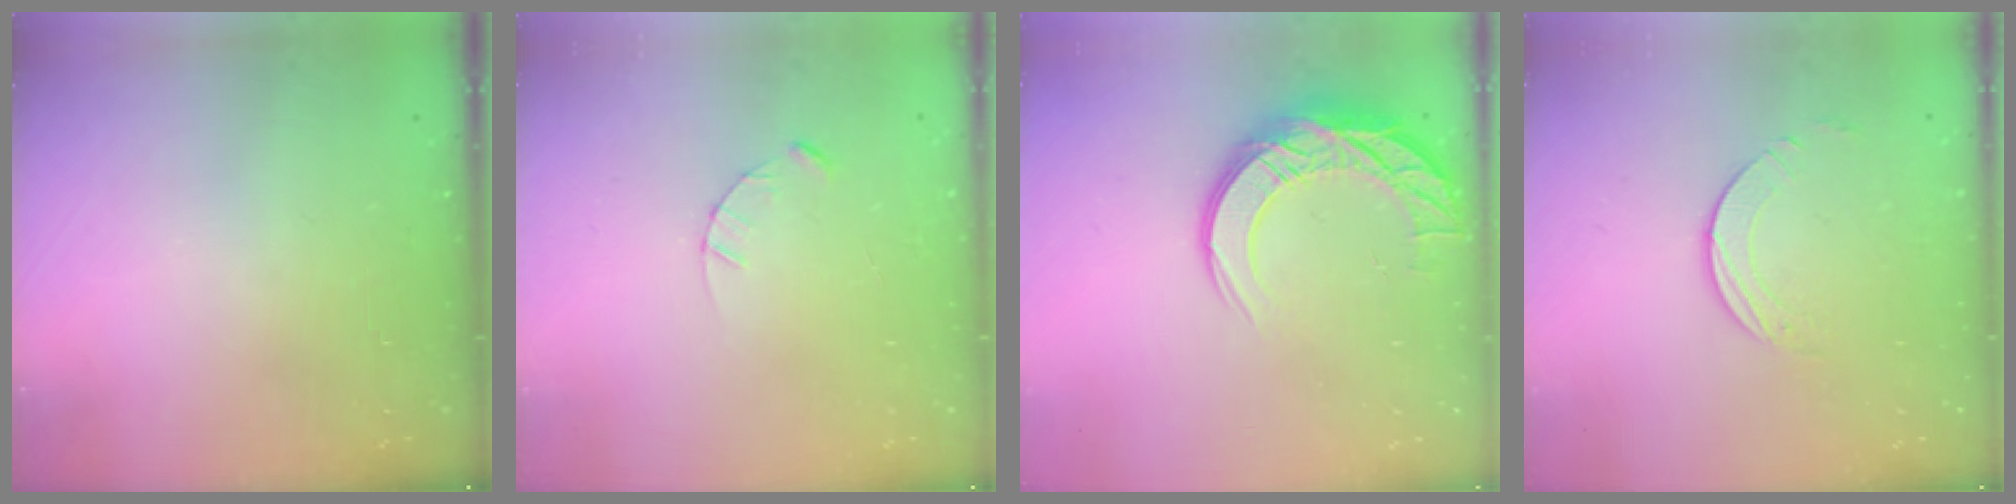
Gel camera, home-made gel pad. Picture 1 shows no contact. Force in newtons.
{"total": 2.4, "press": 2.4, "slide": 0.3}
{"total": 14.6, "press": 14.6, "slide": 1.0}
{"total": 2.7, "press": 2.7, "slide": 0.2}